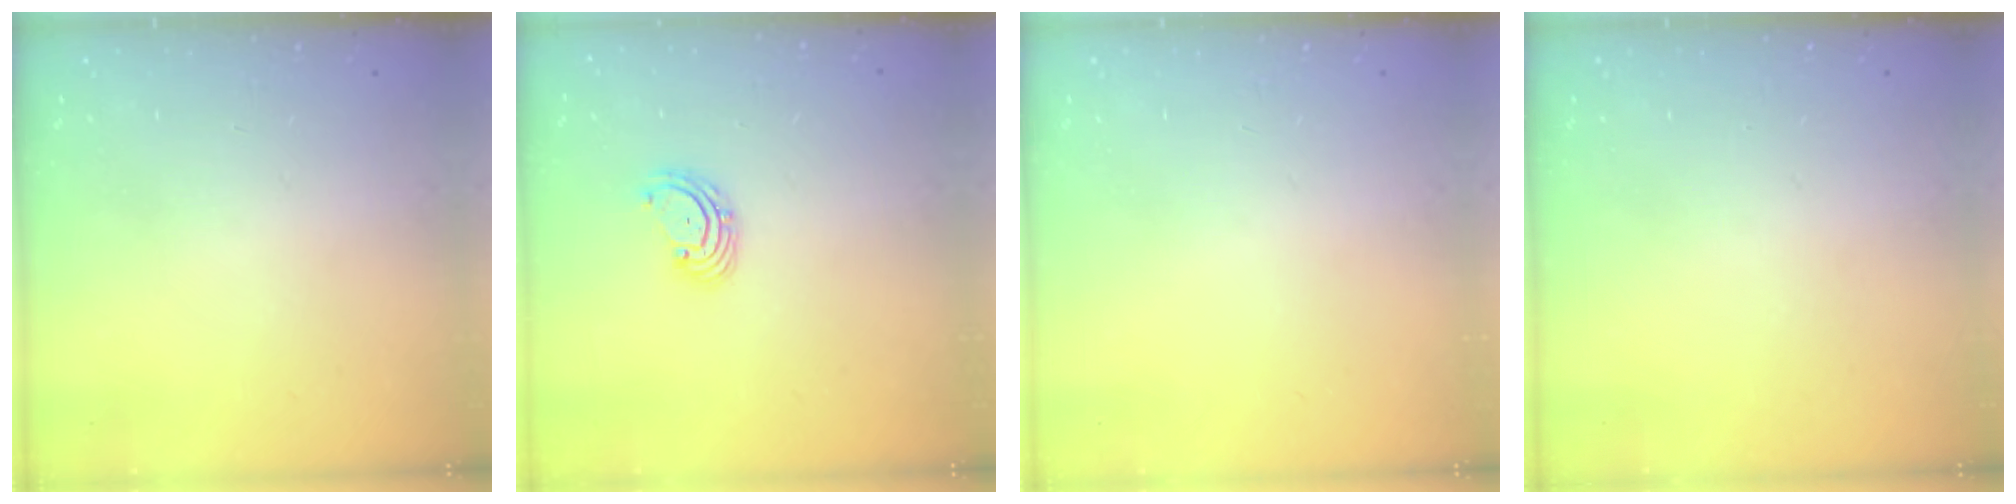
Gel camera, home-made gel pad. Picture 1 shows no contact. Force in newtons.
{"total": 3.3, "press": 3.2, "slide": 0.5}
{"total": 0.0}
{"total": 0.0}